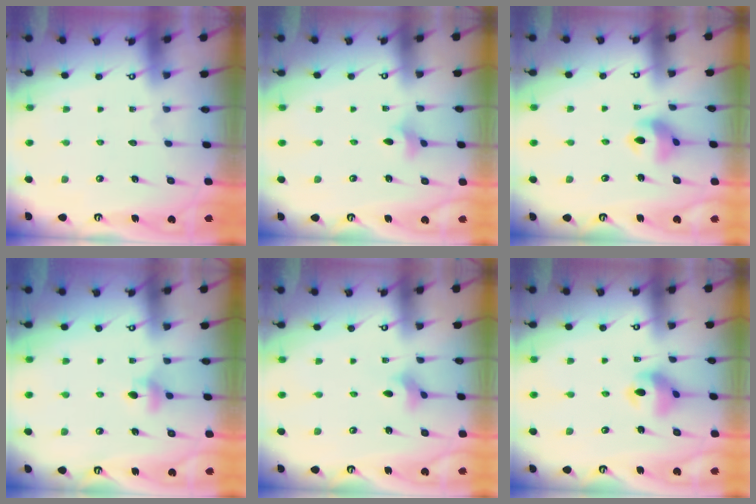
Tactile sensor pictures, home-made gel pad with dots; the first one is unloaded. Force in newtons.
{"total": 2.8, "press": 2.8, "slide": 0.6}
{"total": 8.2, "press": 8.2, "slide": 0.6}
{"total": 4.8, "press": 4.8, "slide": 0.7}
{"total": 2.9, "press": 2.8, "slide": 0.6}
{"total": 8.7, "press": 8.6, "slide": 1.1}